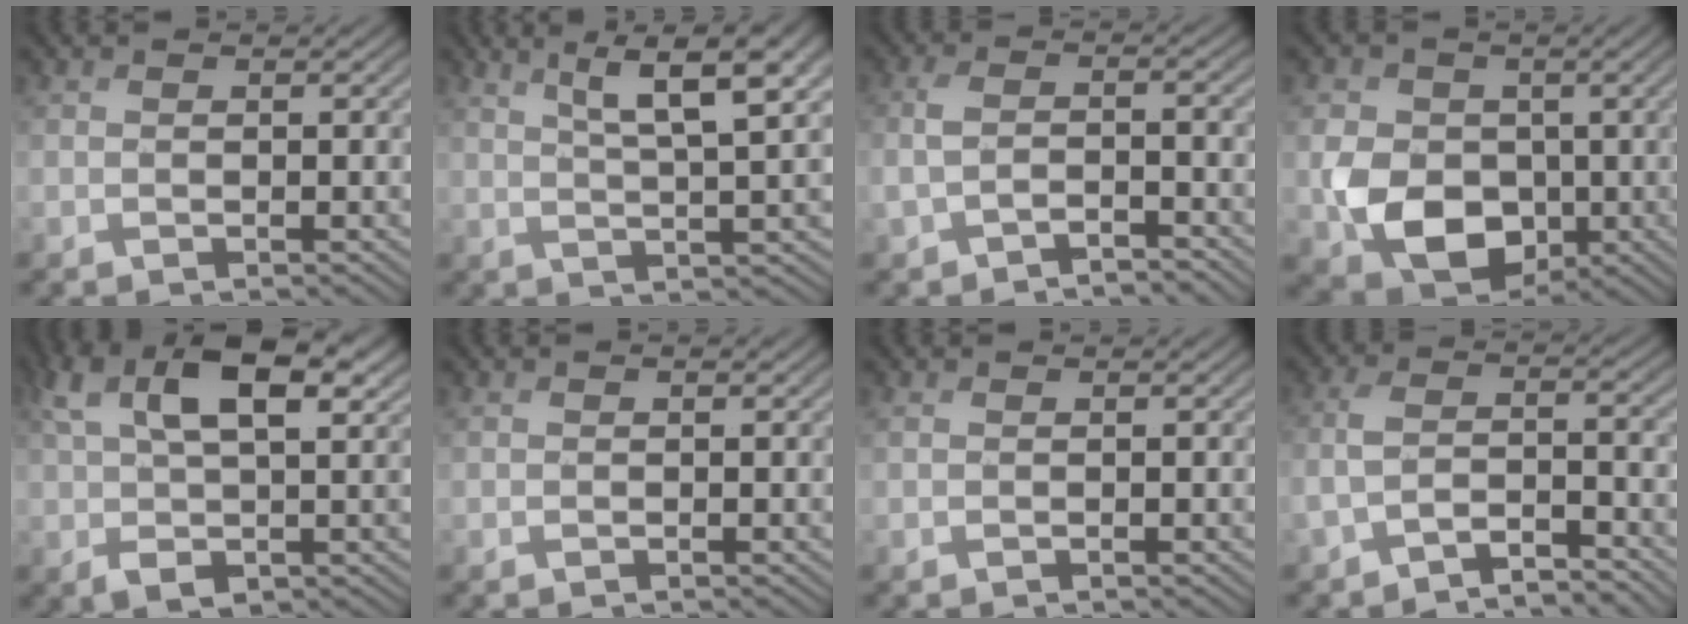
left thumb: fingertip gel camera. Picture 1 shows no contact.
{"total": 8.5, "force": [4.3, 1.4, 7.2], "torque": [-0.119, 0.016, 0.078]}
{"total": 3.2, "force": [-2.1, 1.1, 2.2], "torque": [-0.052, 0.000, -0.047]}
{"total": 8.7, "force": [-1.2, 6.9, 5.1], "torque": [-0.113, -0.014, -0.024]}
{"total": 10.0, "force": [2.5, 5.1, 8.3], "torque": [-0.164, 0.002, 0.040]}
{"total": 0.7, "force": [0.3, 0.3, 0.5], "torque": [-0.011, 0.002, 0.004]}
{"total": 0.6, "force": [0.3, 0.2, 0.5], "torque": [-0.017, 0.003, 0.005]}
{"total": 4.3, "force": [-3.3, 1.1, 2.6], "torque": [-0.055, 0.000, -0.070]}